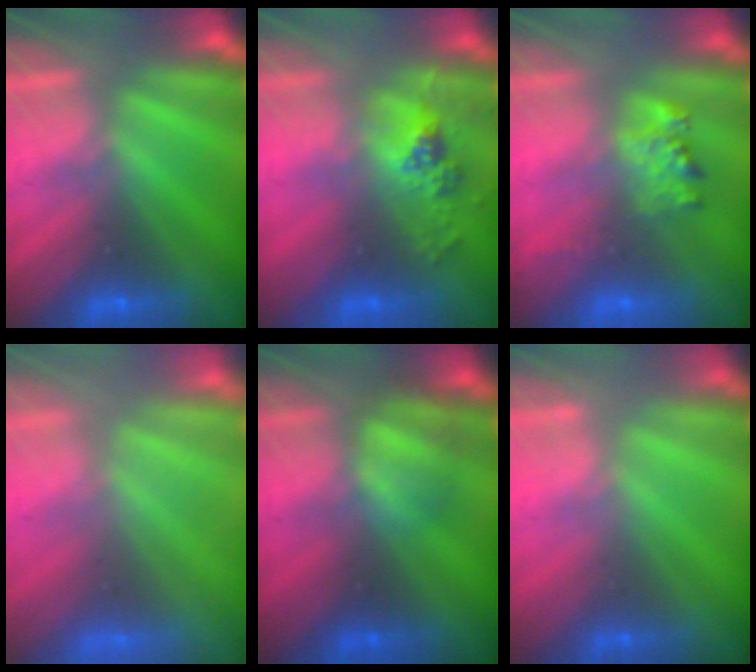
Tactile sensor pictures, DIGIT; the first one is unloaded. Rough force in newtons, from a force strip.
{"total": 2.5}
{"total": 2.2}
{"total": 6.8}
{"total": 2.4}
{"total": 2.4}